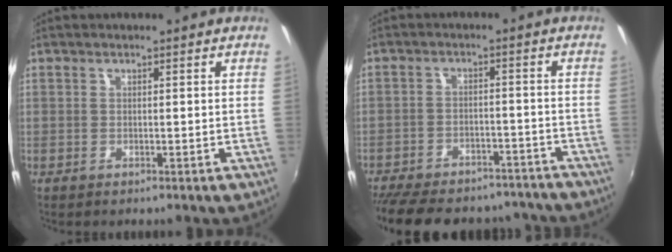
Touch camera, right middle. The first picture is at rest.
{"total": 21.7, "force": [-18.4, 8.2, 8.0], "torque": [-0.182, 0.008, -0.240]}